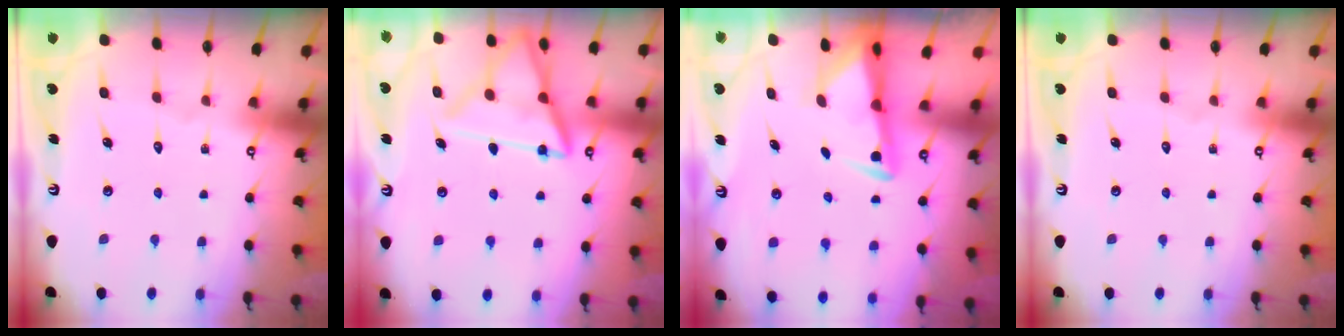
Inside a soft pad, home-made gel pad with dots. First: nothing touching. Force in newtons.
{"total": 15.4, "press": 15.3, "slide": 1.8}
{"total": 2.7, "press": 2.6, "slide": 0.5}
{"total": 0.0}